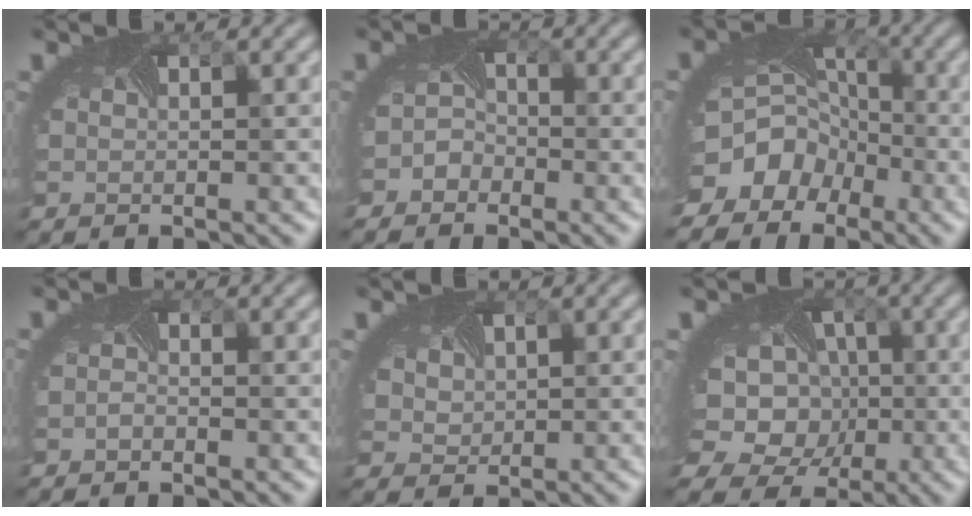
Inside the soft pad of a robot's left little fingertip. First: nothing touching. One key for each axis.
{"total": 2.0, "fx": -1.5, "fy": 1.3, "fz": 0.1, "tx": -0.002, "ty": -0.001, "tz": -0.034}
{"total": 10.5, "fx": -5.8, "fy": 8.2, "fz": 3.1, "tx": -0.069, "ty": -0.033, "tz": -0.091}
{"total": 0.7, "fx": -0.7, "fy": 0.0, "fz": 0.1, "tx": -0.010, "ty": -0.005, "tz": -0.015}
{"total": 3.2, "fx": 1.2, "fy": 2.4, "fz": 1.6, "tx": -0.045, "ty": 0.014, "tz": 0.021}
{"total": 11.8, "fx": -0.3, "fy": 10.0, "fz": 6.3, "tx": -0.119, "ty": -0.005, "tz": -0.029}